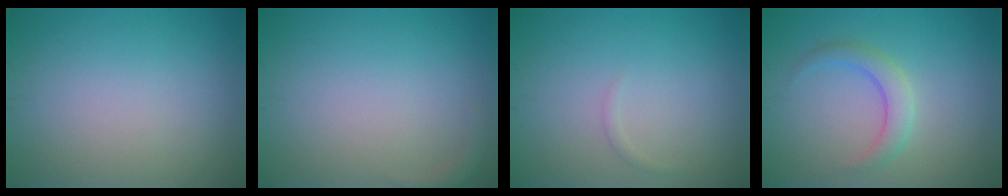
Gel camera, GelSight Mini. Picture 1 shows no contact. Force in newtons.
{"total": 1.0, "press": 1.0, "slide": 0.2}
{"total": 0.5, "press": 0.5, "slide": 0.0}
{"total": 2.4, "press": 2.4, "slide": 0.0}